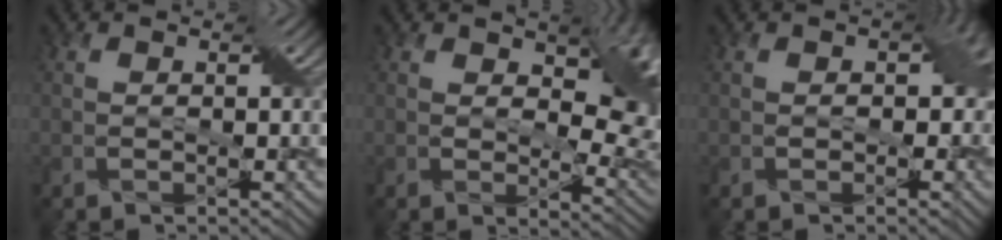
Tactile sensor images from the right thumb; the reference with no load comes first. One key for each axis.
{"total": 10.6, "fx": 3.2, "fy": 5.7, "fz": 8.3, "tx": -0.114, "ty": -0.012, "tz": 0.056}
{"total": 4.1, "fx": -0.1, "fy": 3.1, "fz": 2.6, "tx": -0.029, "ty": -0.003, "tz": -0.004}